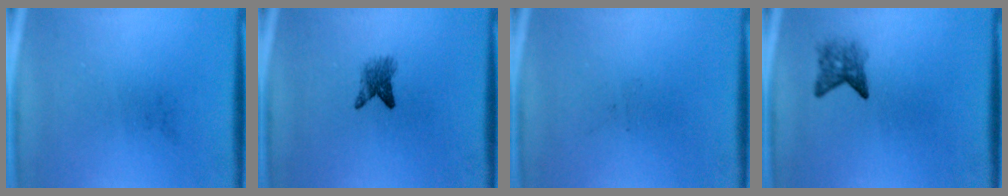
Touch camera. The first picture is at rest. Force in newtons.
{"total": 2.7}
{"total": 0.0}
{"total": 2.2}